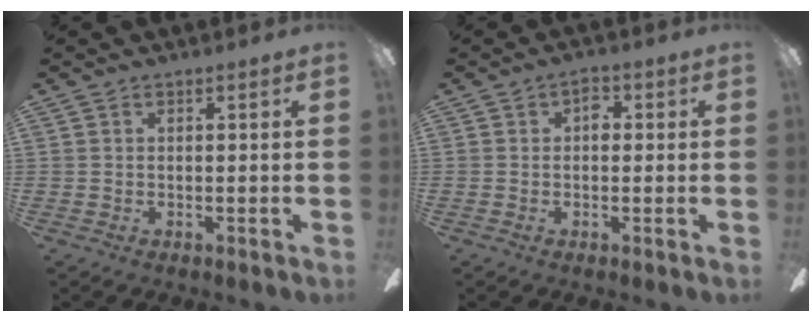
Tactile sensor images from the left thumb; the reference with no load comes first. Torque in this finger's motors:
{"motor_torque": [0.39, 0.29, 0.41, -0.05, 0.02]}